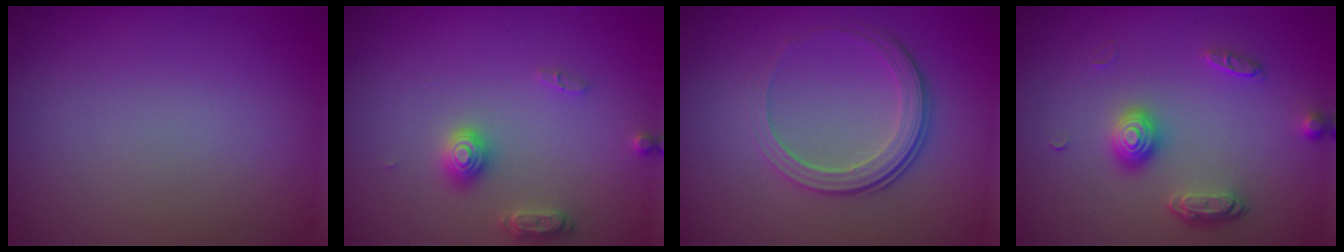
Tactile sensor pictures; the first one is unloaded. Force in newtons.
{"total": 2.5, "press": 2.5, "slide": 0.4}
{"total": 3.8, "press": 2.6, "slide": 2.8}
{"total": 2.6, "press": 2.2, "slide": 1.5}